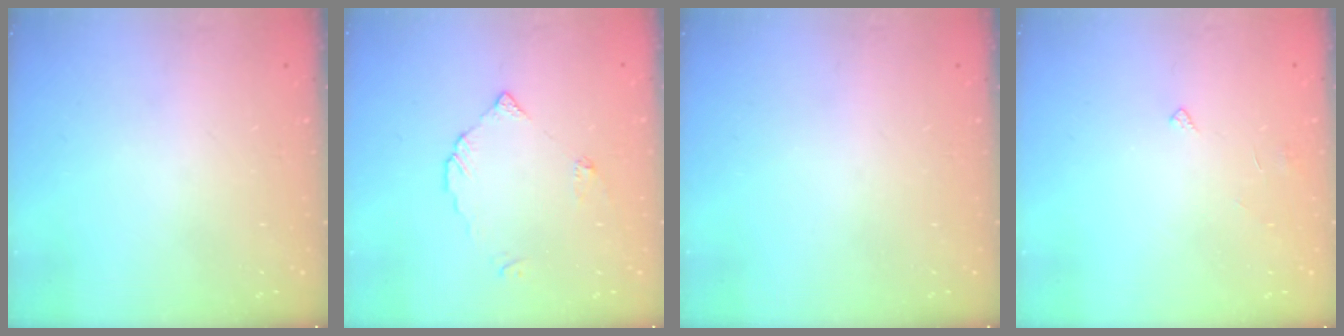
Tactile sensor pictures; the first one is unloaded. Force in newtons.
{"total": 3.7, "press": 3.7, "slide": 0.2}
{"total": 0.0}
{"total": 3.7, "press": 3.7, "slide": 0.2}